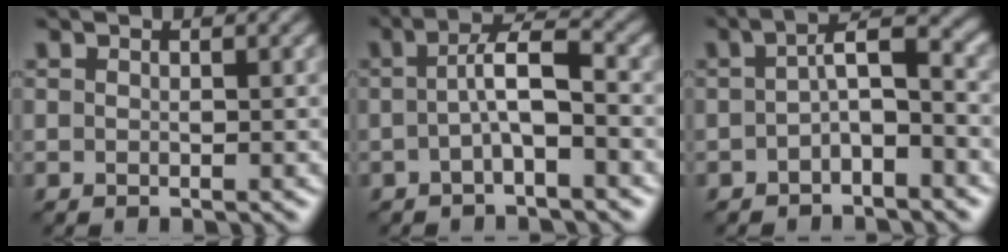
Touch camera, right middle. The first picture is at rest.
{"total": 3.4, "force": [-0.5, 0.6, 3.3], "torque": [-0.056, 0.014, -0.014]}
{"total": 3.3, "force": [-1.0, 0.9, 3.0], "torque": [-0.050, 0.014, -0.022]}